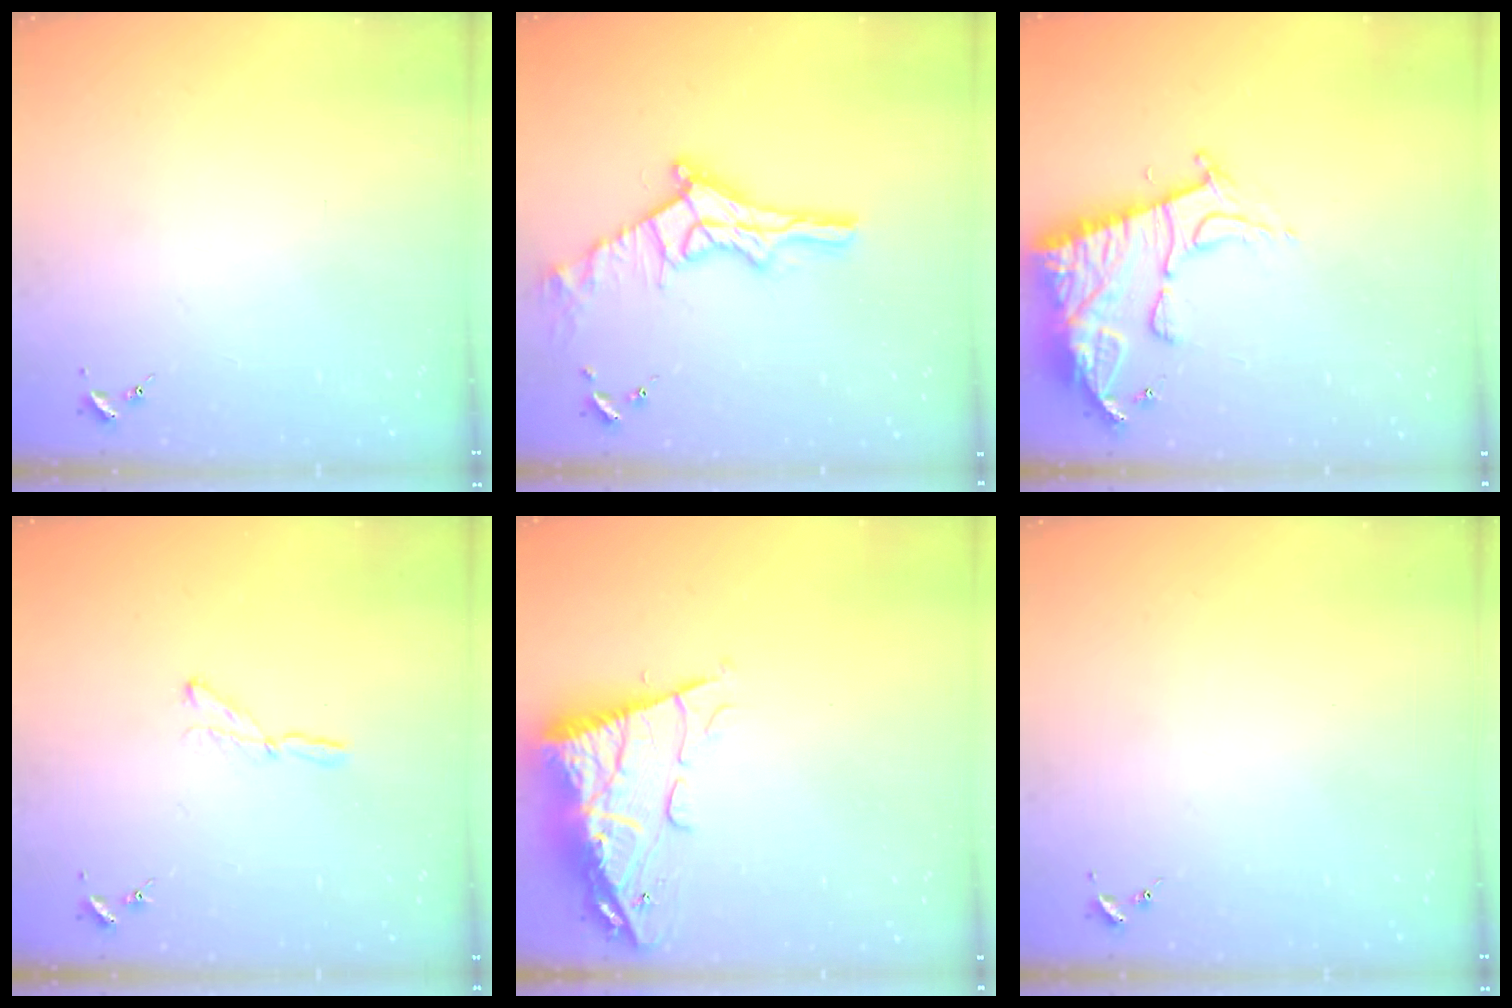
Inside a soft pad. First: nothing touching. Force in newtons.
{"total": 16.0, "press": 16.0, "slide": 1.2}
{"total": 15.1, "press": 15.0, "slide": 1.6}
{"total": 4.0, "press": 3.9, "slide": 0.3}
{"total": 14.0, "press": 13.9, "slide": 1.3}
{"total": 0.0}